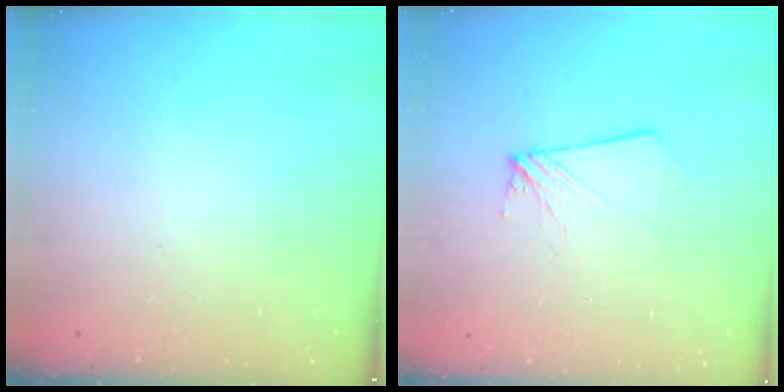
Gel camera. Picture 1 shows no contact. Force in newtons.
{"total": 2.6, "press": 2.6, "slide": 0.2}